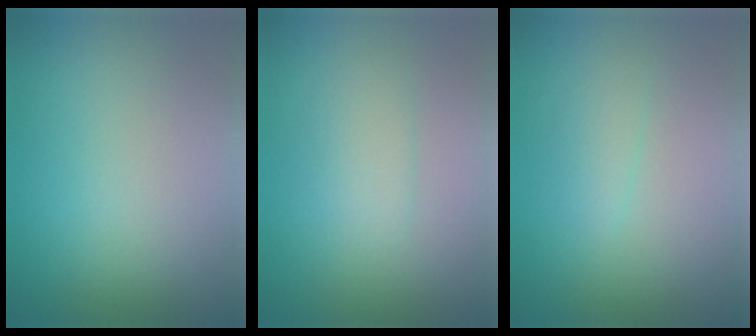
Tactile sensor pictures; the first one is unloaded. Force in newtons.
{"total": 1.7, "press": 1.7, "slide": 0.1}
{"total": 1.1, "press": 1.1, "slide": 0.1}